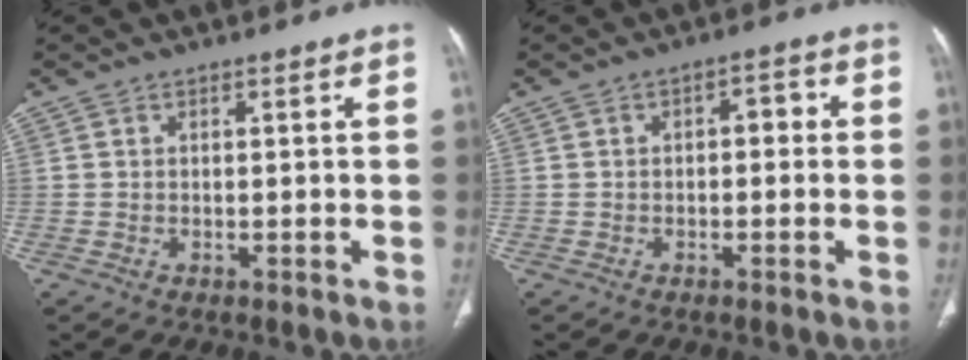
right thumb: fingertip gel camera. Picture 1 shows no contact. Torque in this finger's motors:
{"motor_torque": [-0.64, 0.13, 0.21, 0.39, 0.00]}